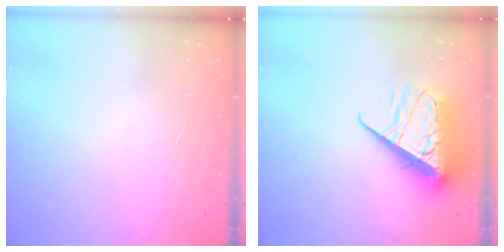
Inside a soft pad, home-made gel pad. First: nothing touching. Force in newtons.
{"total": 13.6, "press": 13.5, "slide": 1.6}